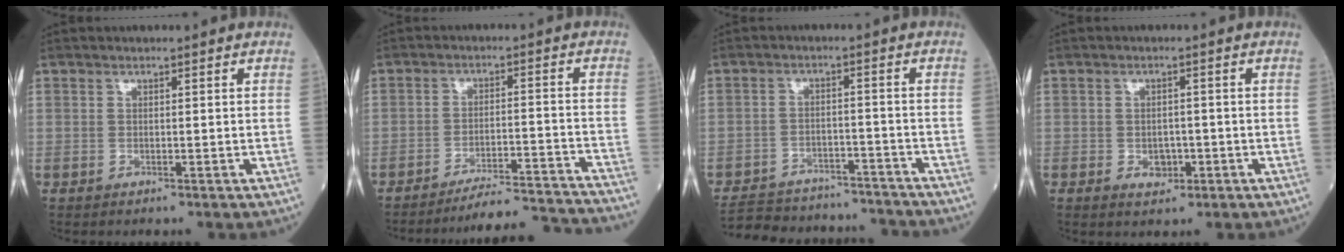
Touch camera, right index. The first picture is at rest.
{"total": 16.2, "force": [-15.9, -1.3, 2.9], "torque": [-0.026, -0.006, -0.211]}
{"total": 16.9, "force": [-15.8, 4.3, 4.1], "torque": [-0.094, 0.009, -0.218]}
{"total": 2.8, "force": [-0.9, 2.0, 1.7], "torque": [-0.020, 0.002, -0.007]}